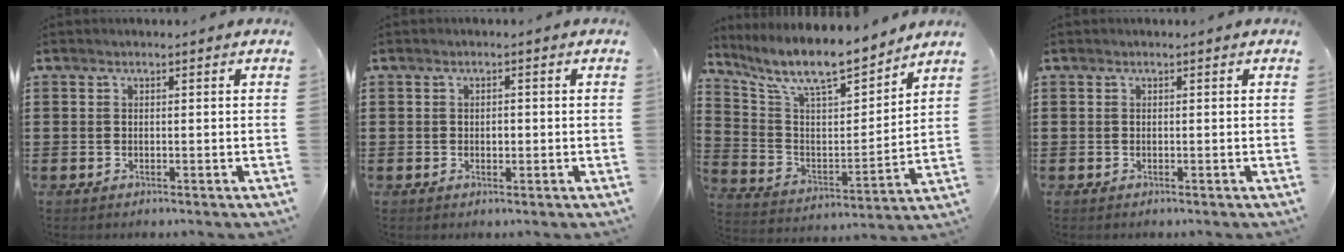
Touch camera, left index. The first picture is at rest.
{"total": 1.1, "force": [-0.1, 0.6, 0.9], "torque": [-0.020, 0.003, -0.002]}
{"total": 10.1, "force": [8.6, 2.0, 4.9], "torque": [-0.132, -0.050, 0.145]}
{"total": 0.0}